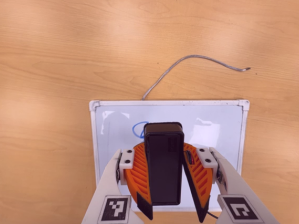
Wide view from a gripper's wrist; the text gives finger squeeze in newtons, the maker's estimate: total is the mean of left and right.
{"total": 9.3, "left": 9.3, "right": 9.3}